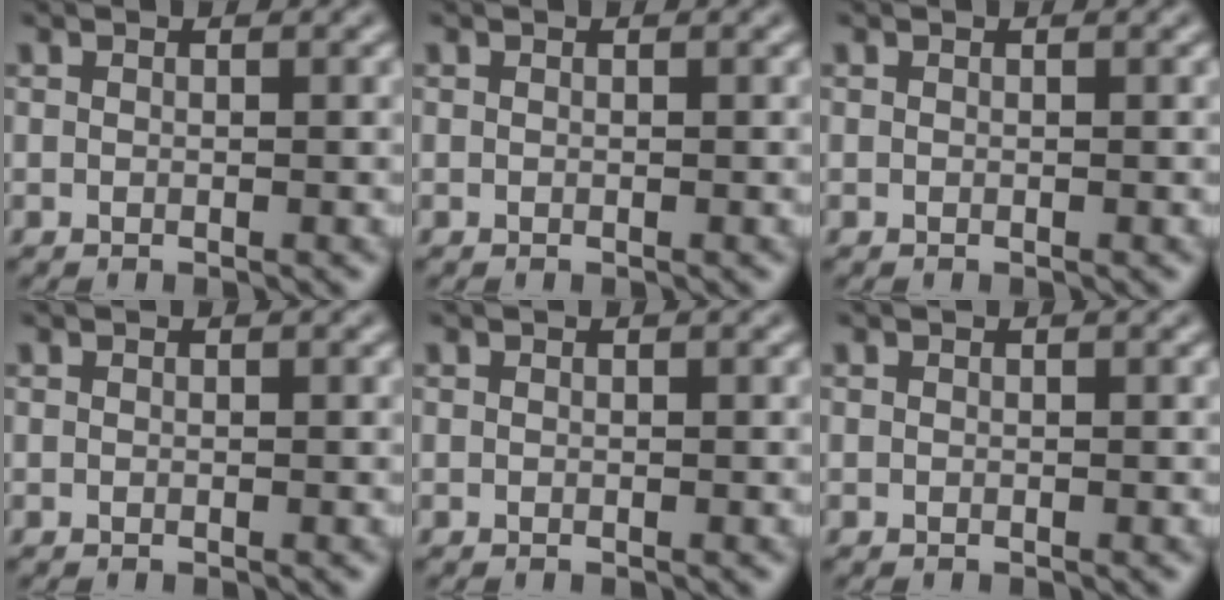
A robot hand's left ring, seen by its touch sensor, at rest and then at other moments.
{"total": 0.0}
{"total": 0.0}
{"total": 0.0}
{"total": 0.0}
{"total": 0.0}